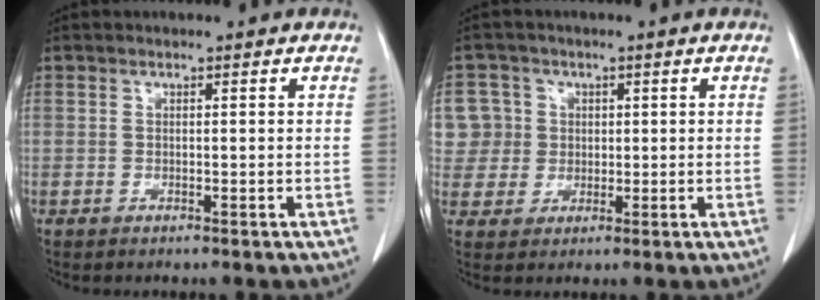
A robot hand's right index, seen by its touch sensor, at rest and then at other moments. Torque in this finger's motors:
{"motor_torque": [0.06, 0.03, 0.03, 0.01]}